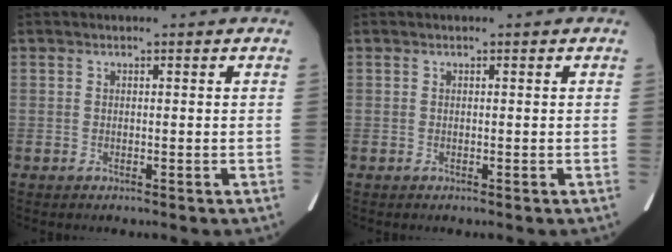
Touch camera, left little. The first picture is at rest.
{"total": 0.0}